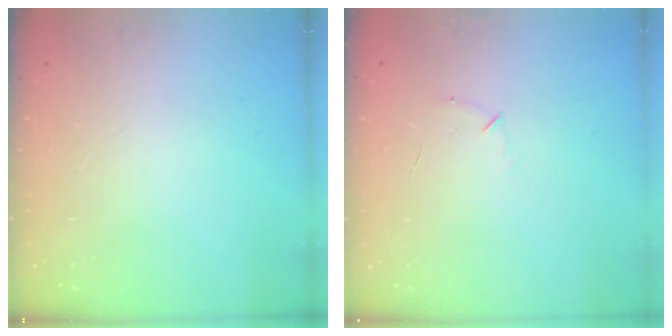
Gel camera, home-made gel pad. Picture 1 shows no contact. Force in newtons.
{"total": 4.3, "press": 4.1, "slide": 1.1}